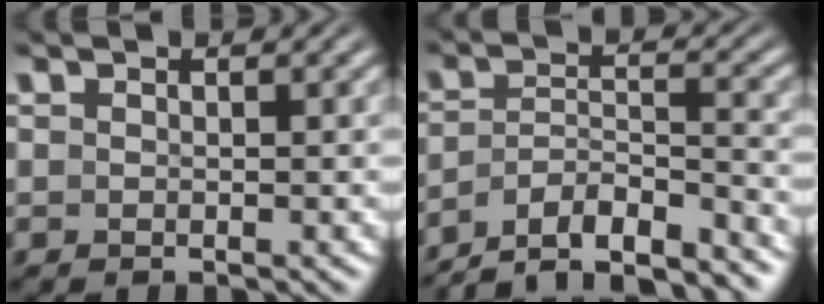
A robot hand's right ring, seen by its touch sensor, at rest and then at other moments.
{"total": 10.3, "force": [-8.4, 5.2, 2.9], "torque": [-0.058, -0.035, -0.136]}